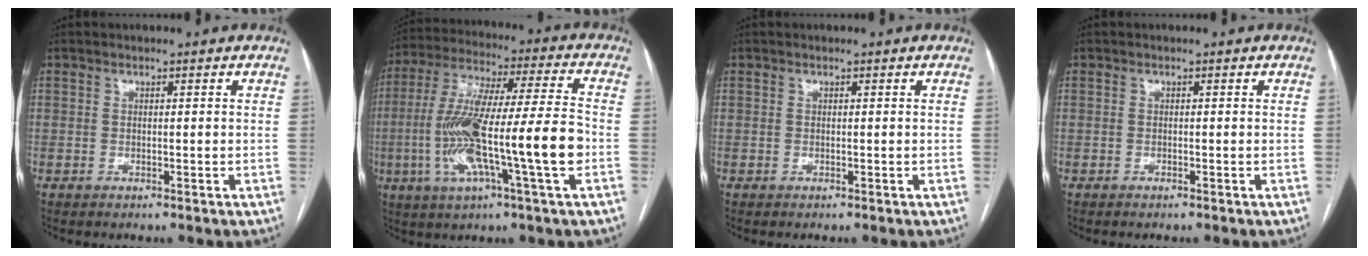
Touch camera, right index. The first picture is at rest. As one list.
[{"total": 18.6, "force": [-4.2, 0.7, 18.1], "torque": [-0.345, 0.002, -0.077]}, {"total": 0.0}, {"total": 0.0}]